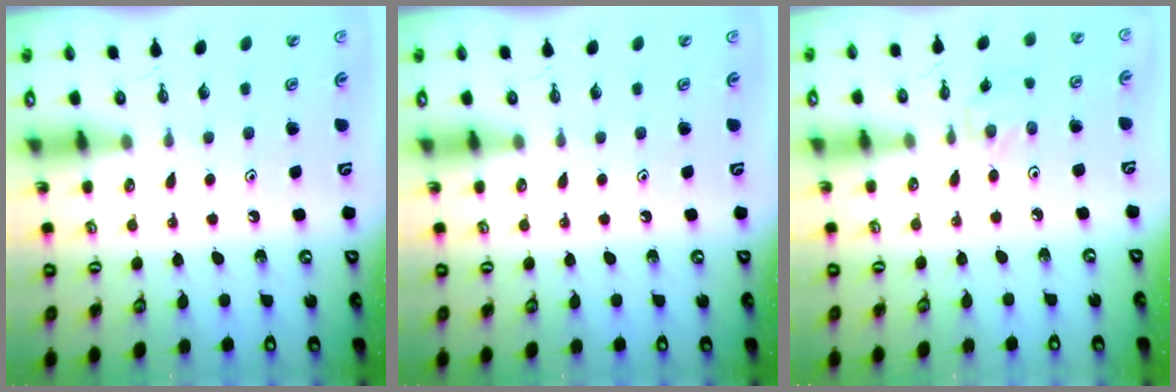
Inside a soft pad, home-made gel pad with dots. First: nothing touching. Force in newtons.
{"total": 0.0}
{"total": 1.5, "press": 1.5, "slide": 0.3}